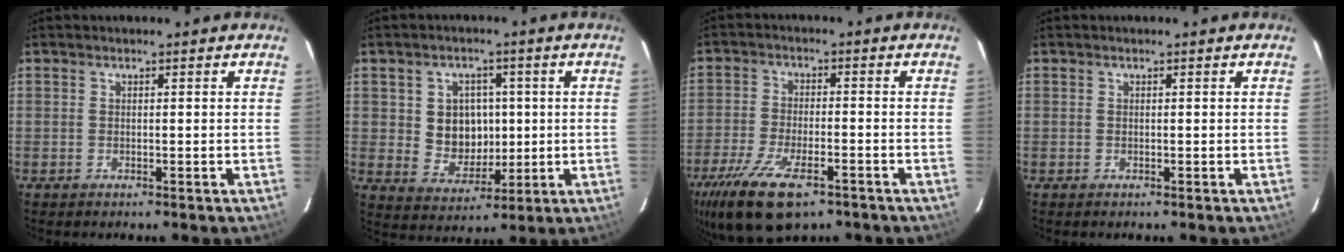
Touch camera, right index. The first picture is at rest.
{"total": 8.4, "force": [0.7, 7.5, 3.6], "torque": [-0.079, 0.009, 0.029]}
{"total": 15.5, "force": [-9.9, 6.1, 10.2], "torque": [-0.226, -0.042, -0.173]}
{"total": 0.0}